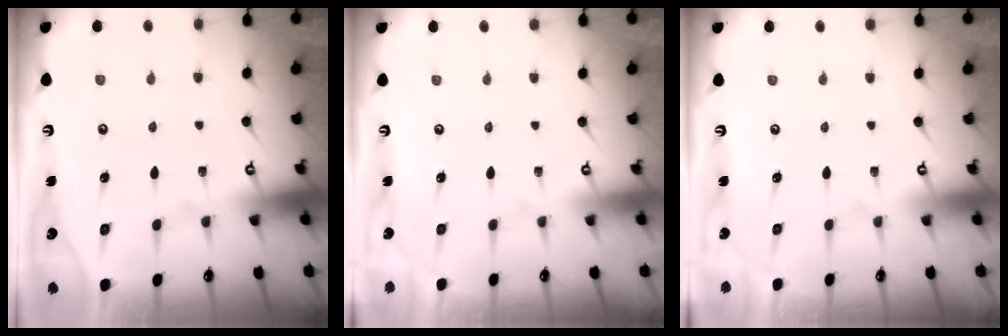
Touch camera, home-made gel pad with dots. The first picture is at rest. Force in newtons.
{"total": 0.0}
{"total": 0.0}